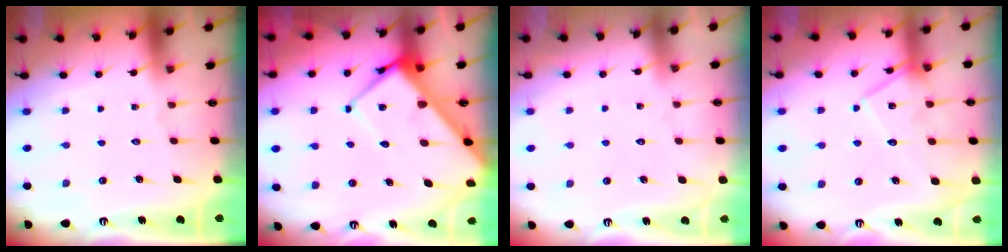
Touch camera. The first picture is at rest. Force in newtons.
{"total": 11.8, "press": 11.7, "slide": 1.1}
{"total": 3.1, "press": 3.1, "slide": 0.3}
{"total": 14.5, "press": 14.5, "slide": 1.3}